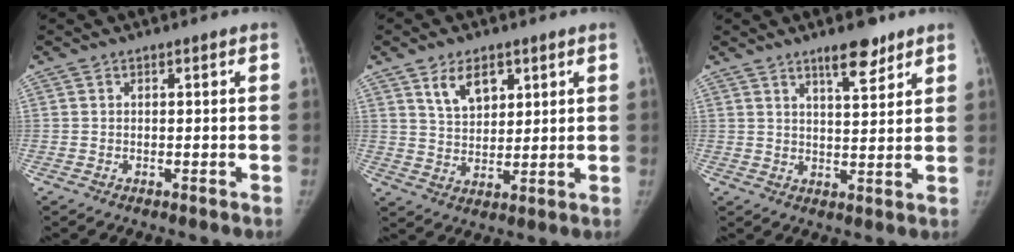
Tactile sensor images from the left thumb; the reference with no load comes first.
{"total": 7.3, "force": [4.0, 4.4, 4.4], "torque": [-0.054, -0.026, 0.077]}
{"total": 6.7, "force": [4.7, 2.0, 4.3], "torque": [-0.049, -0.032, 0.073]}